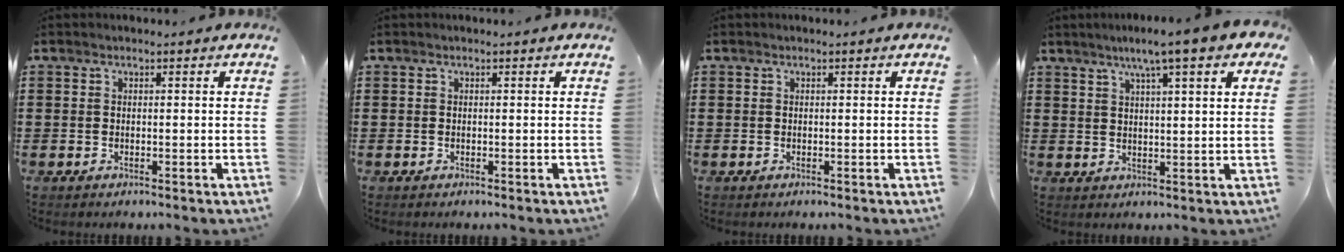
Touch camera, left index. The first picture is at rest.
{"total": 0.0}
{"total": 0.0}
{"total": 7.0, "force": [4.7, 0.1, 5.2], "torque": [-0.105, -0.004, 0.078]}